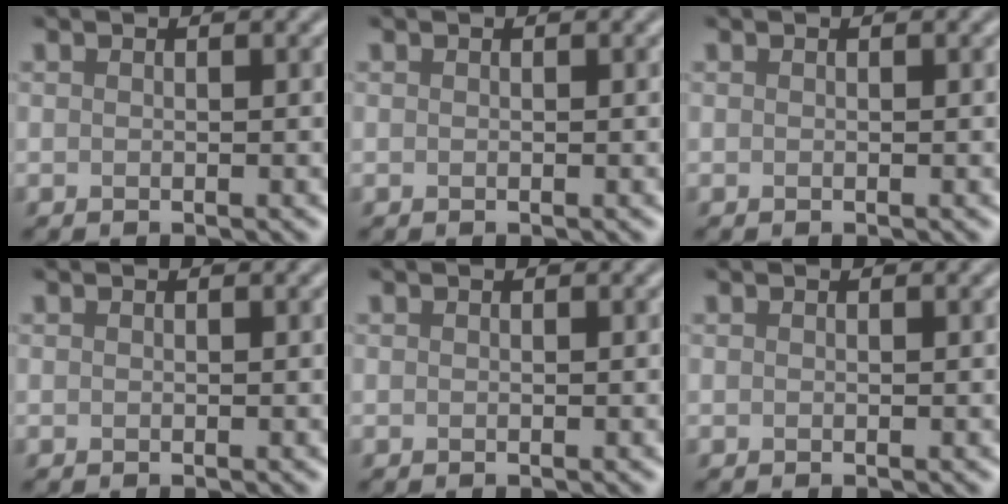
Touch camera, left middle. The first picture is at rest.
{"total": 0.0}
{"total": 0.0}
{"total": 0.0}
{"total": 0.0}
{"total": 0.0}